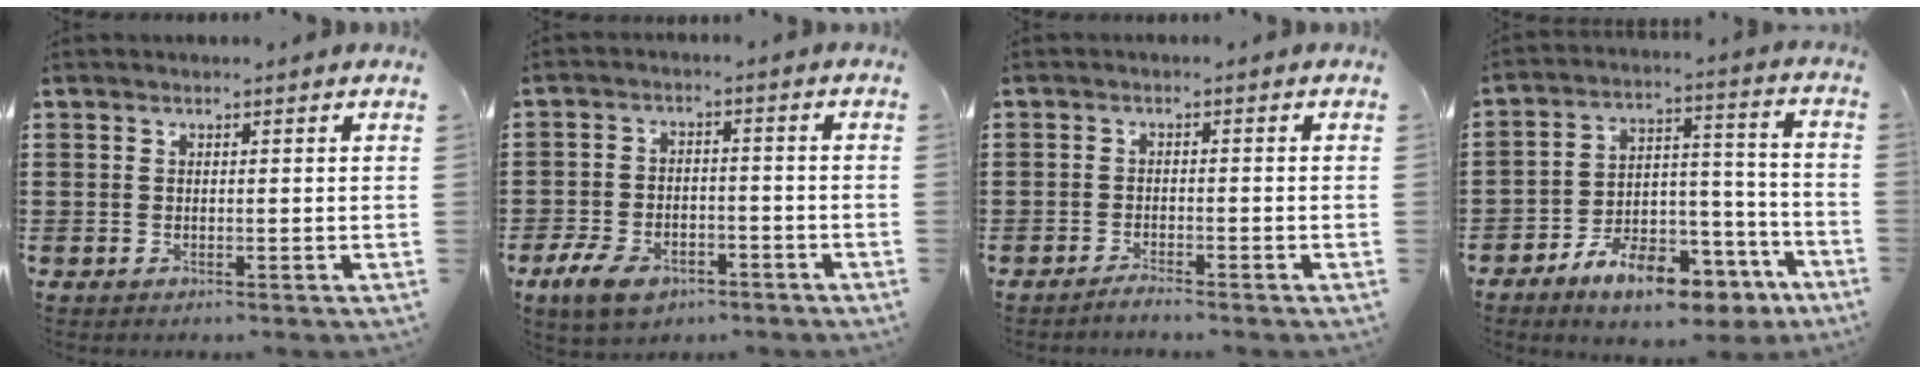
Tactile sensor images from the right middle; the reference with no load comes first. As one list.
[{"total": 5.8, "force": [-4.0, 2.7, 3.1], "torque": [-0.070, 0.008, -0.079]}, {"total": 1.4, "force": [-1.3, 0.0, 0.5], "torque": [-0.010, -0.002, -0.025]}, {"total": 10.5, "force": [-8.1, 4.1, 5.5], "torque": [-0.086, 0.041, -0.145]}]